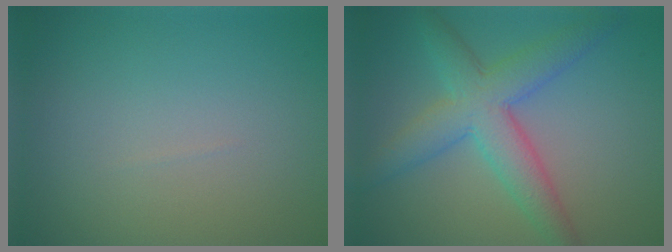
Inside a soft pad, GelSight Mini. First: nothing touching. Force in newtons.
{"total": 6.1, "press": 6.1, "slide": 0.1}